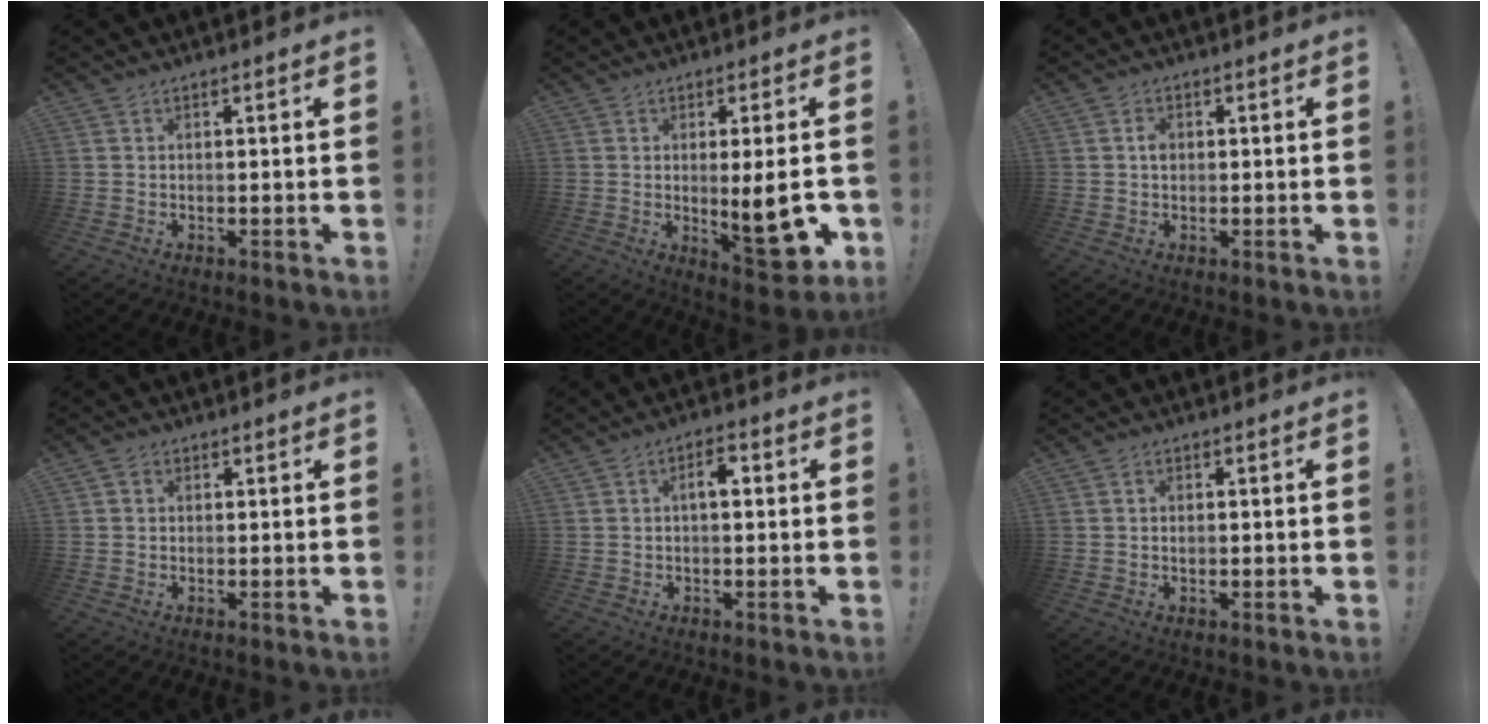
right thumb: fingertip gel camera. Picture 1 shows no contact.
{"total": 13.0, "force": [-1.4, 3.3, 12.5], "torque": [-0.157, -0.009, -0.015]}
{"total": 2.1, "force": [0.0, 1.7, 1.3], "torque": [-0.009, 0.000, -0.004]}
{"total": 1.5, "force": [0.2, 1.4, 0.5], "torque": [-0.014, 0.007, 0.004]}
{"total": 4.4, "force": [0.5, 2.1, 3.9], "torque": [-0.060, 0.009, 0.002]}
{"total": 1.1, "force": [-0.2, 1.0, 0.4], "torque": [-0.008, 0.005, -0.005]}